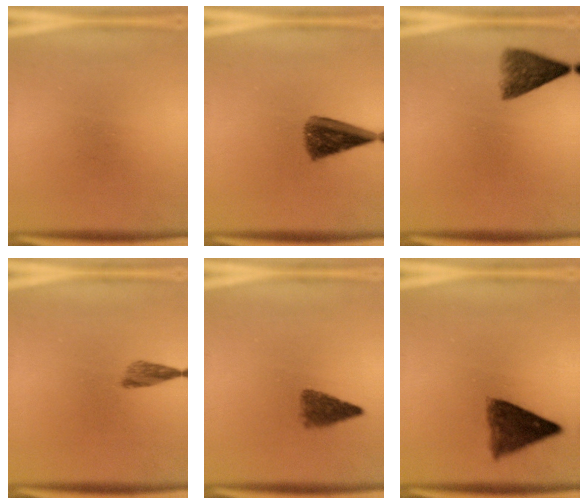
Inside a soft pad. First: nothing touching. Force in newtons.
{"total": 7.3}
{"total": 5.5}
{"total": 2.1}
{"total": 3.4}
{"total": 7.3}